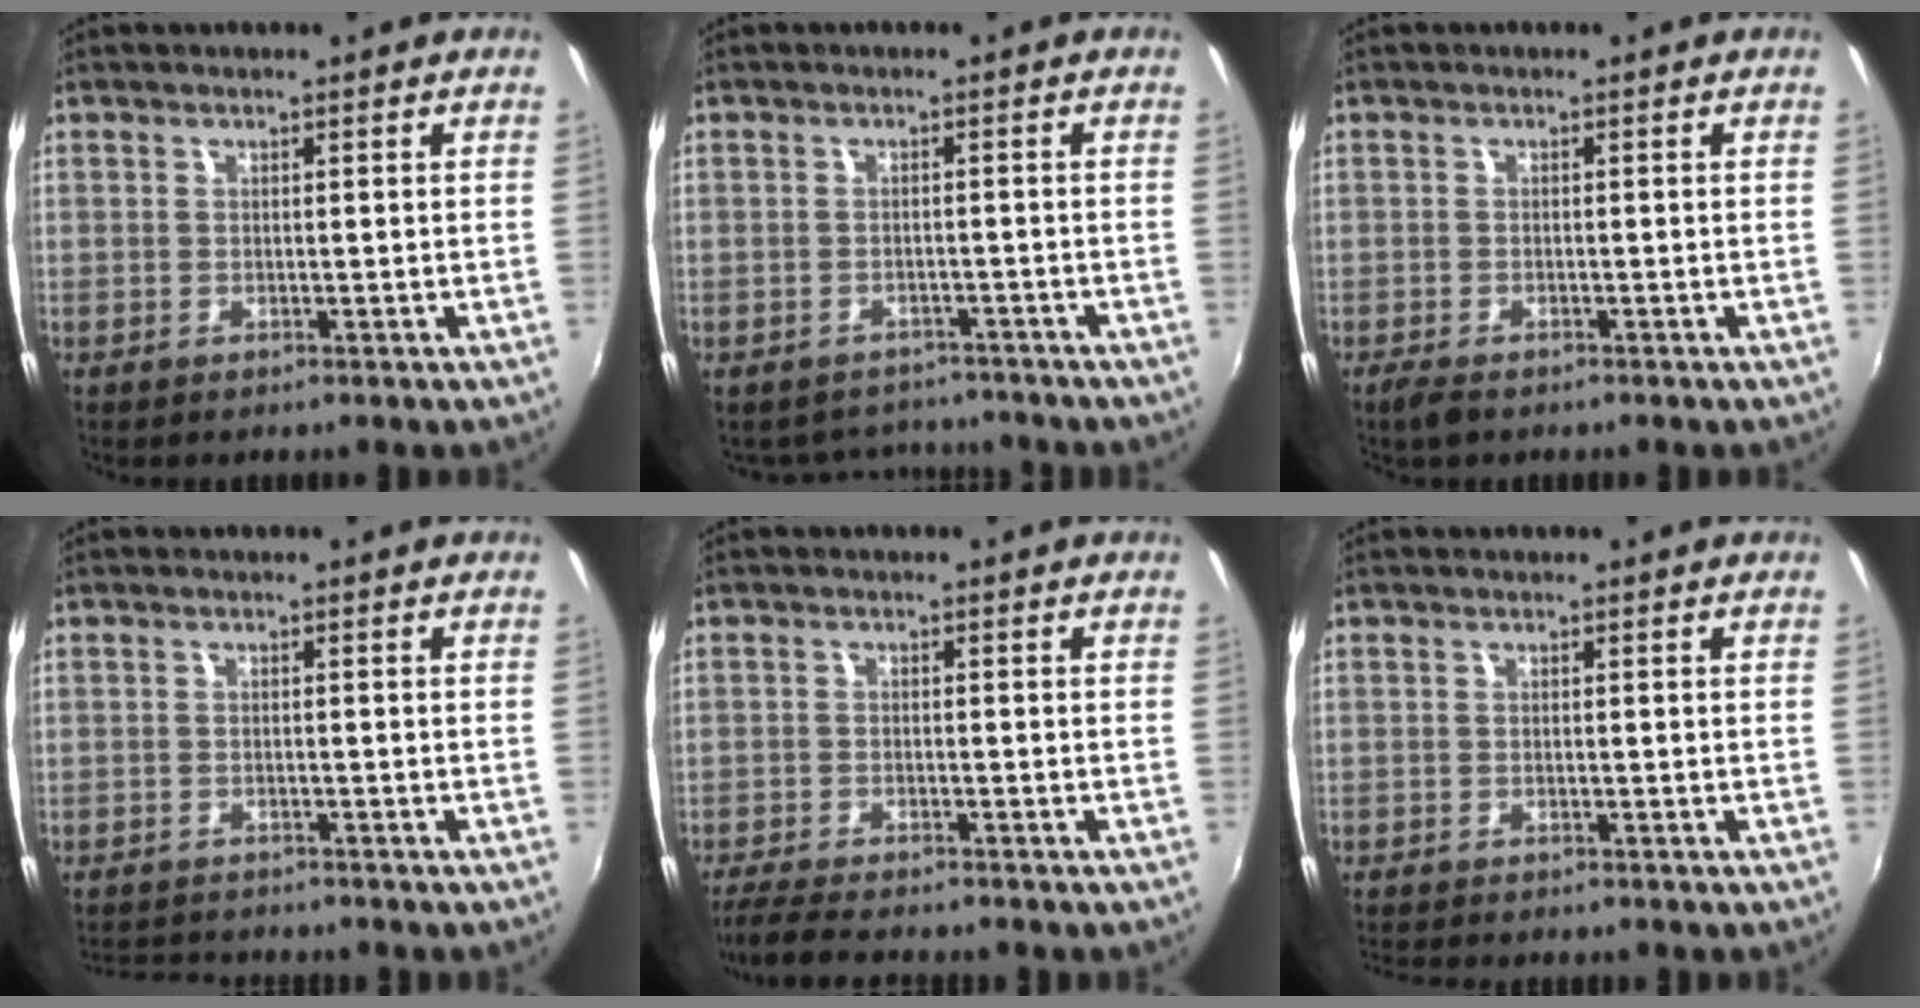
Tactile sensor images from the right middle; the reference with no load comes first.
{"total": 6.7, "force": [-6.1, 2.7, 0.8], "torque": [-0.027, 0.003, -0.084]}
{"total": 2.6, "force": [-2.0, 0.9, 1.4], "torque": [-0.034, -0.008, -0.039]}
{"total": 5.3, "force": [-5.1, 1.2, 1.0], "torque": [-0.037, -0.004, -0.084]}
{"total": 6.6, "force": [-6.0, 0.6, 2.6], "torque": [-0.074, -0.023, -0.107]}
{"total": 3.4, "force": [-3.2, 0.5, 1.1], "torque": [-0.032, -0.018, -0.058]}